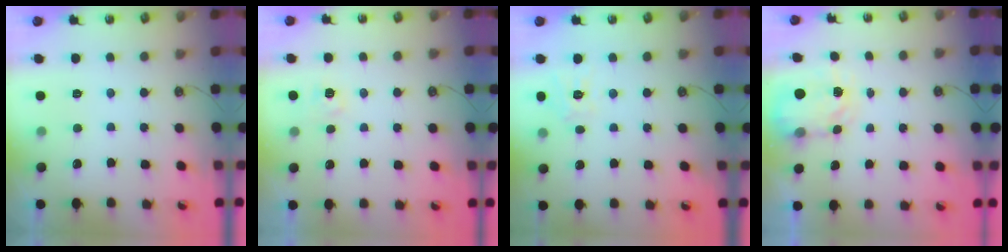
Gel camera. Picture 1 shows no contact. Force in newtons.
{"total": 2.7, "press": 2.6, "slide": 0.3}
{"total": 9.5, "press": 9.4, "slide": 0.9}
{"total": 4.9, "press": 4.9, "slide": 0.1}